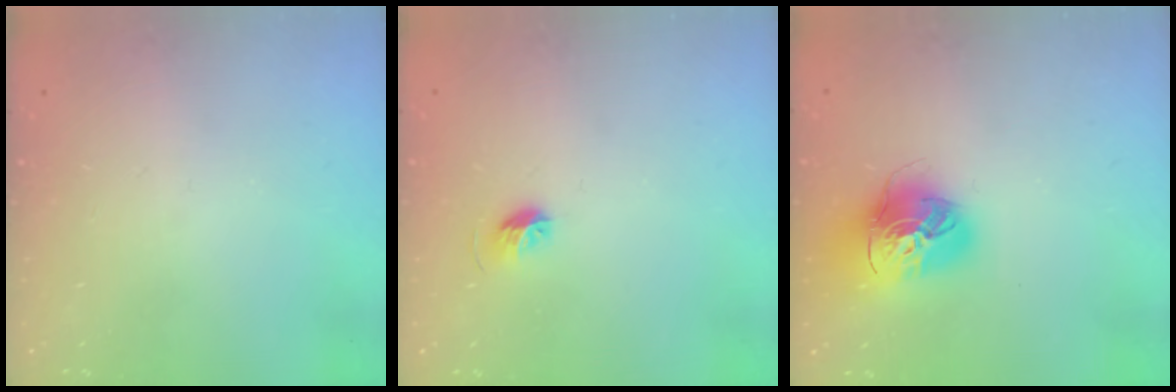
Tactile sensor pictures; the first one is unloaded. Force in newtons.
{"total": 5.4, "press": 5.2, "slide": 1.2}
{"total": 16.3, "press": 16.2, "slide": 1.6}